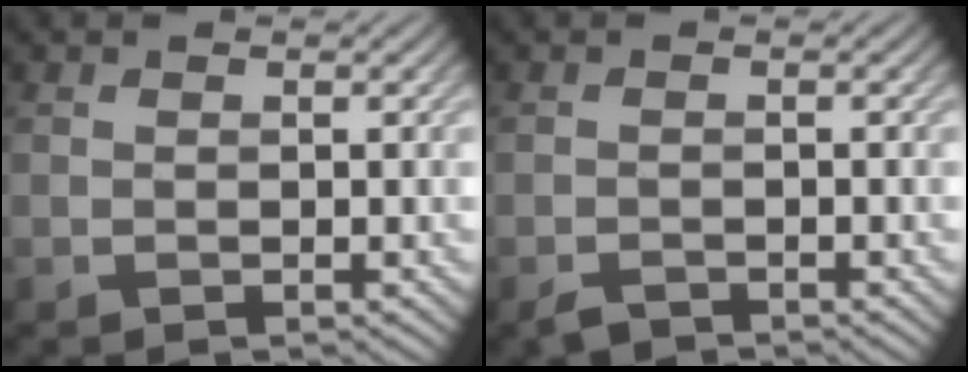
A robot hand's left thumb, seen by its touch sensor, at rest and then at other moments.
{"total": 1.3, "force": [-1.2, 0.4, 0.5], "torque": [-0.010, -0.001, -0.026]}